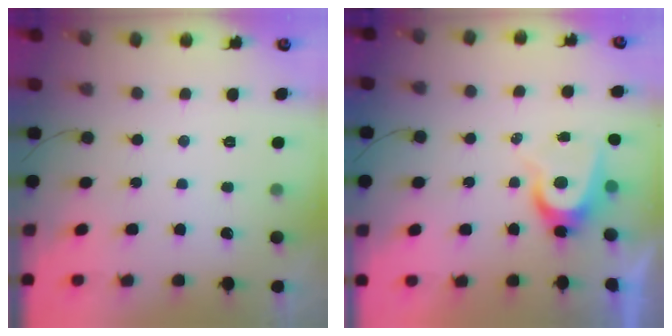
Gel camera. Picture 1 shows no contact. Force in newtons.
{"total": 7.0, "press": 6.9, "slide": 0.4}